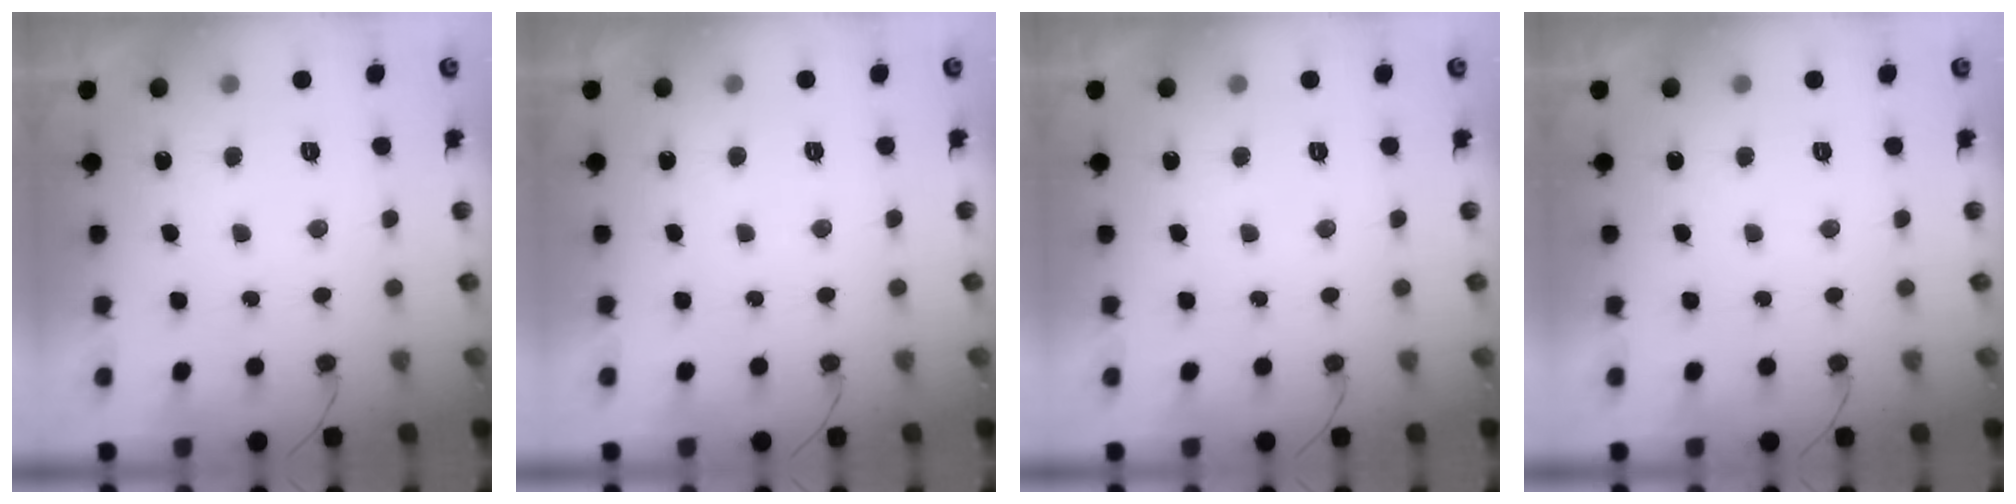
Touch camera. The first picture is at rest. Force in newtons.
{"total": 1.8, "press": 1.8, "slide": 0.1}
{"total": 0.0}
{"total": 0.0}